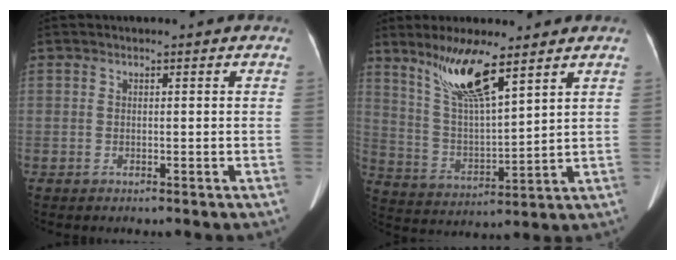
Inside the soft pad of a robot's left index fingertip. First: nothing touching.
{"total": 10.9, "force": [7.6, 1.2, 7.7], "torque": [-0.158, -0.003, 0.152]}